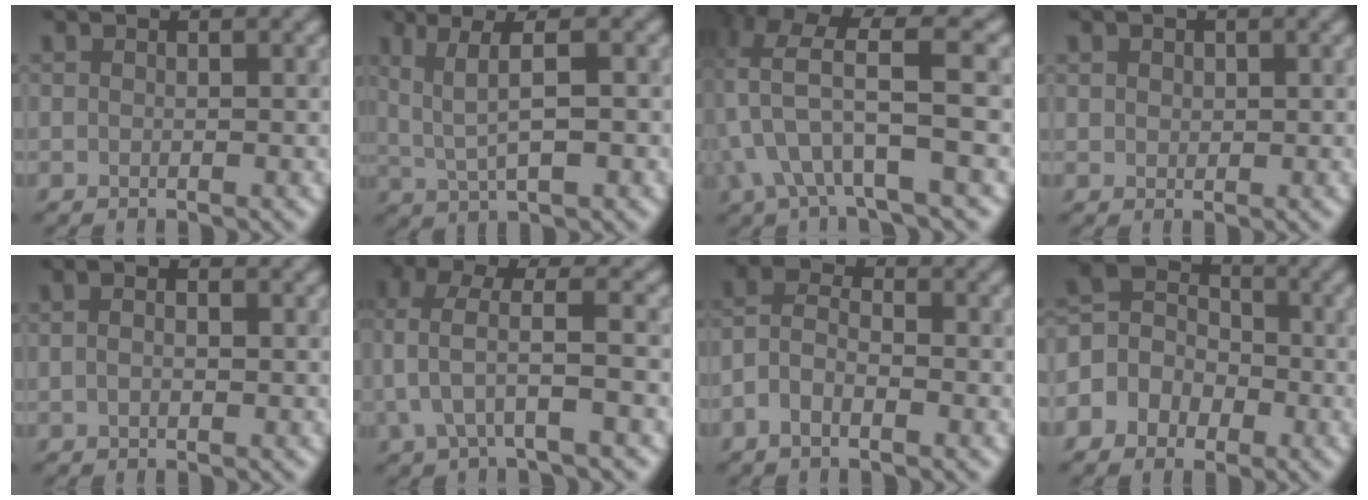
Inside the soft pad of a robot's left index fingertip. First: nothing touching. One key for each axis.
{"total": 4.4, "fx": 1.1, "fy": 1.3, "fz": 4.0, "tx": -0.076, "ty": 0.002, "tz": 0.029}
{"total": 7.0, "fx": -1.4, "fy": 2.3, "fz": 6.4, "tx": -0.126, "ty": 0.010, "tz": -0.025}
{"total": 1.5, "fx": 0.7, "fy": 1.2, "fz": 0.5, "tx": -0.005, "ty": 0.014, "tz": 0.008}
{"total": 2.5, "fx": 0.8, "fy": 1.5, "fz": 1.9, "tx": -0.027, "ty": 0.006, "tz": -0.001}
{"total": 4.1, "fx": 0.3, "fy": 1.4, "fz": 3.8, "tx": -0.089, "ty": 0.007, "tz": 0.006}
{"total": 3.3, "fx": -1.6, "fy": 1.7, "fz": 2.3, "tx": -0.044, "ty": 0.011, "tz": -0.041}
{"total": 5.1, "fx": -1.6, "fy": 4.4, "fz": 2.1, "tx": -0.041, "ty": 0.014, "tz": -0.046}